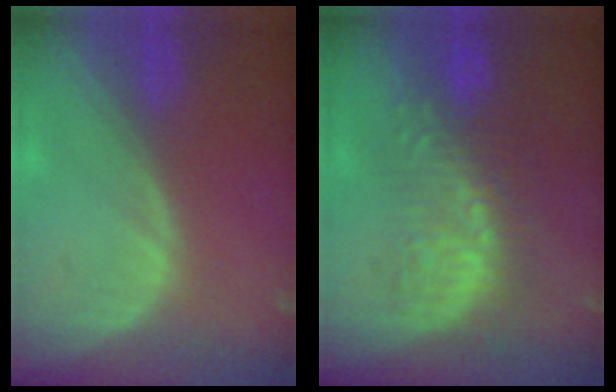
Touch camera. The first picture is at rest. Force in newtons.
{"total": 8.9, "press": 8.5, "slide": 2.5}